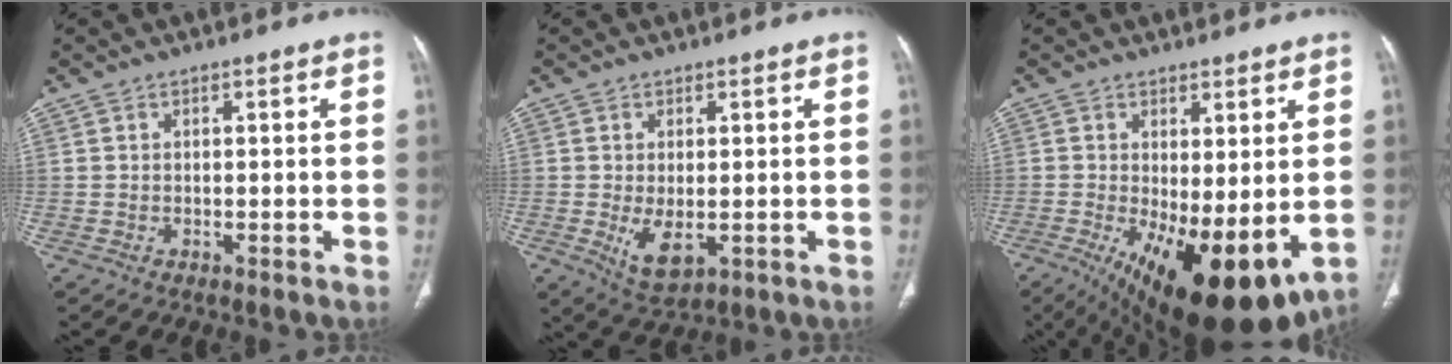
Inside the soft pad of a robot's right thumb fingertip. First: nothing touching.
{"total": 5.7, "force": [-1.1, 2.9, 4.8], "torque": [-0.083, -0.016, -0.005]}
{"total": 16.4, "force": [-3.8, 6.4, 14.6], "torque": [-0.226, -0.028, -0.033]}